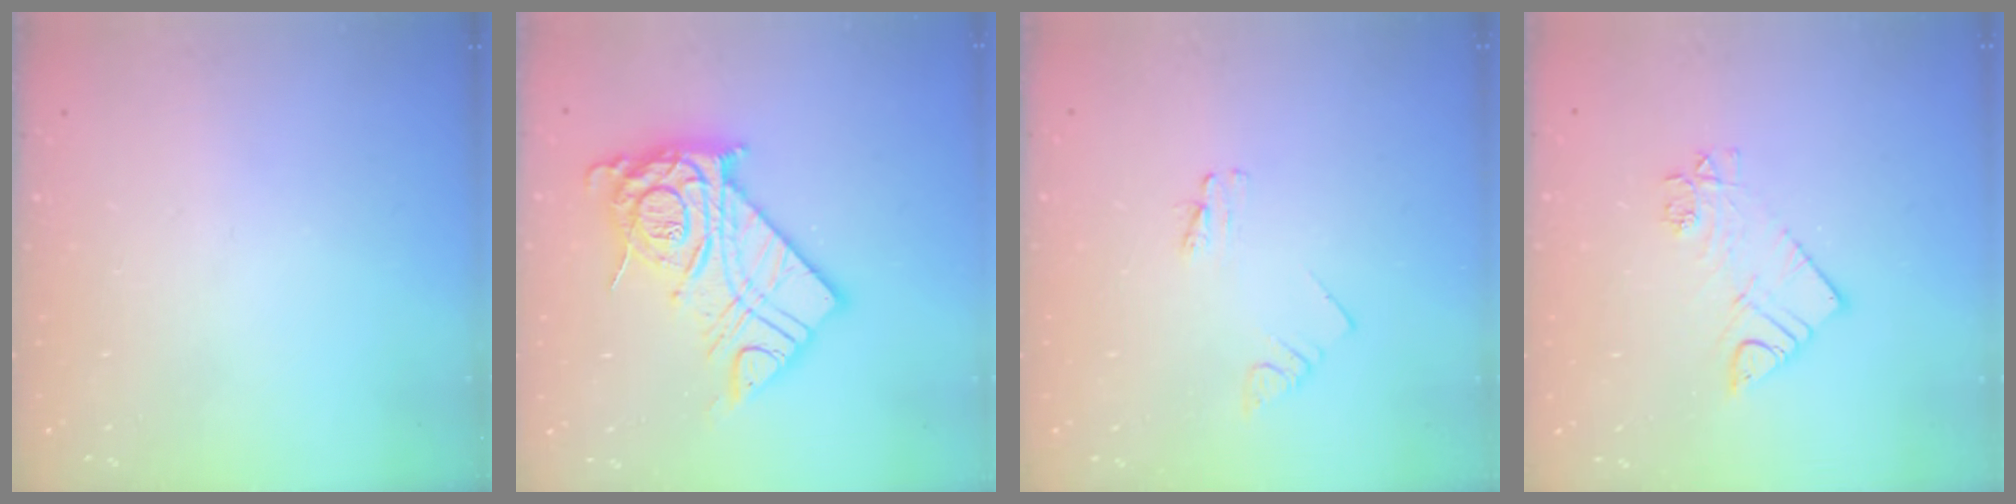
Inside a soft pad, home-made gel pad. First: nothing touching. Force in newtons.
{"total": 20.5, "press": 20.4, "slide": 2.0}
{"total": 1.6, "press": 1.6, "slide": 0.2}
{"total": 9.3, "press": 9.3, "slide": 0.7}